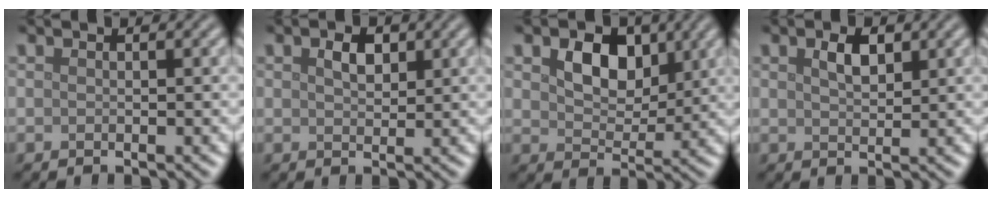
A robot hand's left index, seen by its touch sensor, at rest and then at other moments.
{"total": 1.9, "force": [0.8, 1.2, 1.3], "torque": [-0.025, 0.002, 0.015]}
{"total": 4.5, "force": [1.8, 3.0, 2.9], "torque": [-0.057, -0.002, 0.025]}
{"total": 2.2, "force": [1.1, 1.1, 1.5], "torque": [-0.030, 0.004, 0.021]}